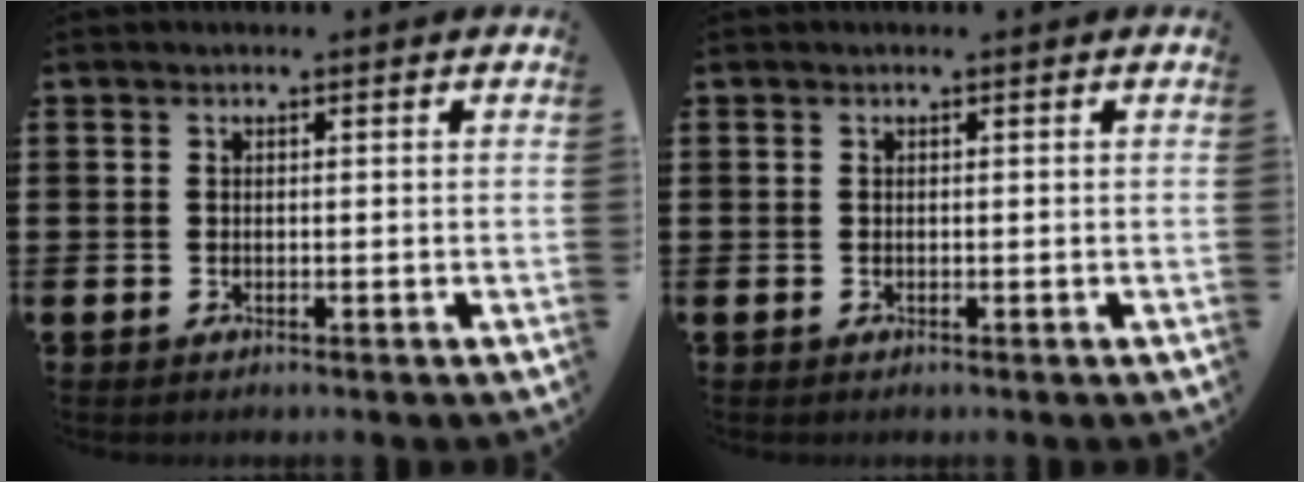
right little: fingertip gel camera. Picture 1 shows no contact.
{"total": 0.0}